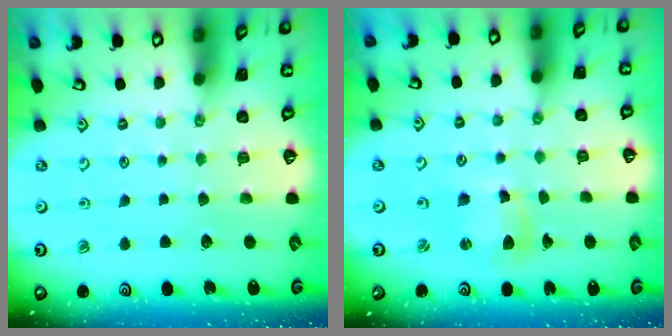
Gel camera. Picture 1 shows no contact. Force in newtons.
{"total": 6.7, "press": 6.6, "slide": 0.8}